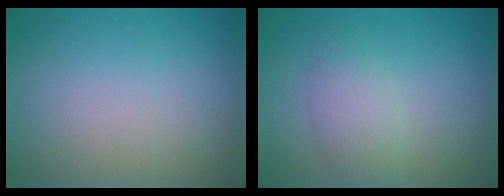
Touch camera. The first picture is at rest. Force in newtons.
{"total": 2.7, "press": 2.7, "slide": 0.1}